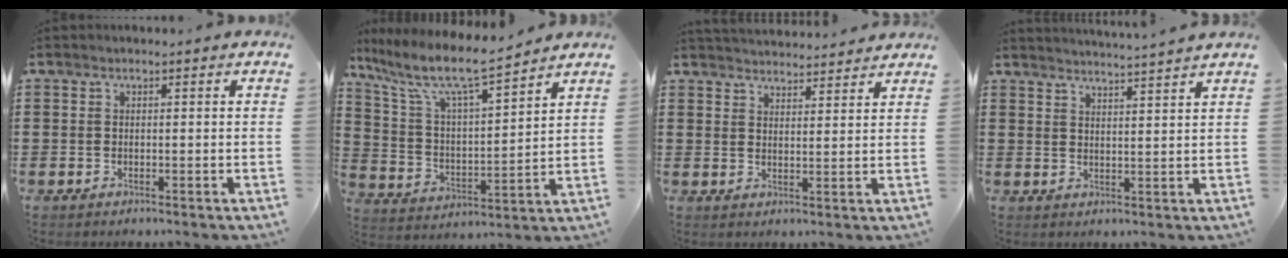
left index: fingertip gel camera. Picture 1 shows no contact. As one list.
[{"total": 9.2, "force": [7.4, 1.2, 5.3], "torque": [-0.135, -0.043, 0.120]}, {"total": 3.4, "force": [3.4, 0.0, -0.1], "torque": [-0.008, -0.016, 0.063]}, {"total": 3.2, "force": [3.1, -0.9, 0.2], "torque": [-0.014, -0.018, 0.054]}]